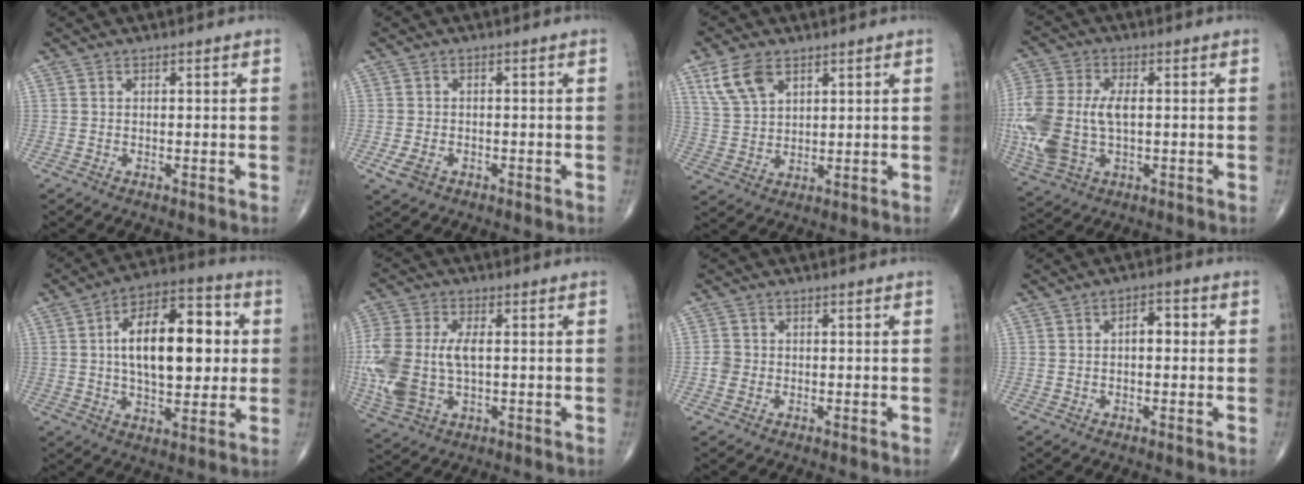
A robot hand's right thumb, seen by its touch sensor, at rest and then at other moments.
{"total": 3.2, "force": [-1.4, 2.1, 1.9], "torque": [-0.038, 0.002, -0.021]}
{"total": 7.9, "force": [4.4, 4.4, 4.9], "torque": [-0.087, -0.012, 0.093]}
{"total": 17.6, "force": [-0.9, 10.4, 14.2], "torque": [-0.365, -0.003, -0.009]}
{"total": 19.3, "force": [2.4, 9.6, 16.6], "torque": [-0.235, 0.017, 0.033]}
{"total": 15.8, "force": [-0.6, 9.1, 12.8], "torque": [-0.323, -0.001, -0.004]}
{"total": 2.9, "force": [-0.6, 2.4, 1.6], "torque": [-0.031, 0.007, -0.011]}
{"total": 3.6, "force": [0.2, 2.1, 3.0], "torque": [-0.035, 0.014, -0.002]}